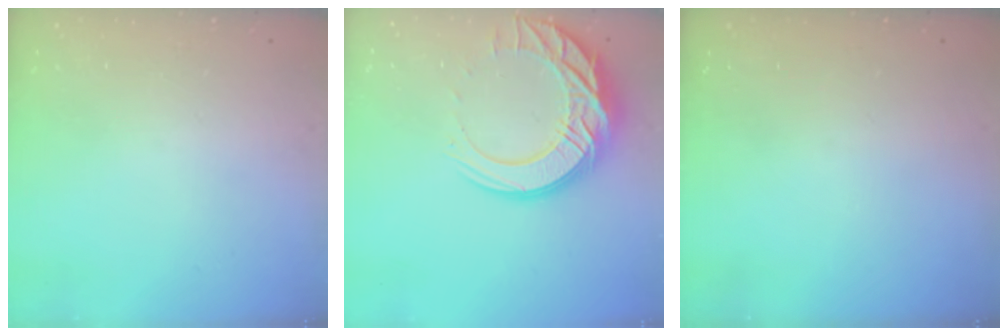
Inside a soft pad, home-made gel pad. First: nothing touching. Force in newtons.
{"total": 18.7, "press": 18.6, "slide": 1.8}
{"total": 0.0}